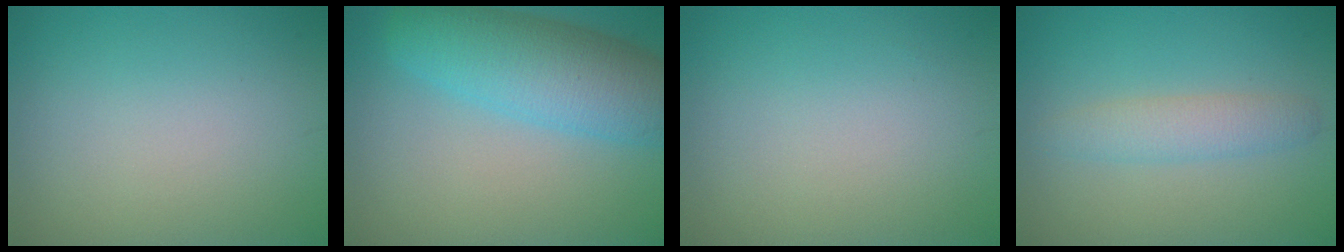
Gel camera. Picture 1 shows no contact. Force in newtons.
{"total": 7.9, "press": 7.9, "slide": 0.3}
{"total": 0.0}
{"total": 2.5, "press": 2.5, "slide": 0.2}